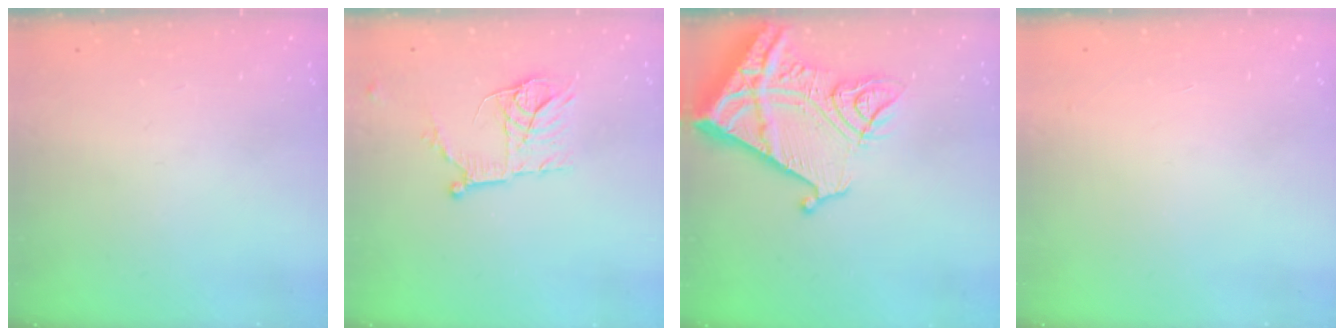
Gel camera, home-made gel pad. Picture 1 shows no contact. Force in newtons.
{"total": 12.2, "press": 12.1, "slide": 1.1}
{"total": 18.7, "press": 18.6, "slide": 2.1}
{"total": 2.9, "press": 2.9, "slide": 0.1}